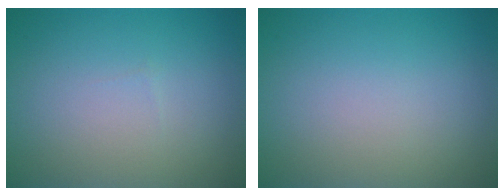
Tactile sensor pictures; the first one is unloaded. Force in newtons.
{"total": 0.0}